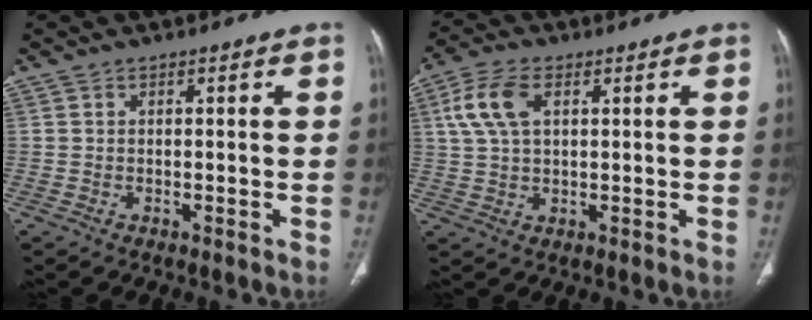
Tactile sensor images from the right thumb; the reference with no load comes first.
{"total": 8.2, "force": [2.6, 4.5, 6.3], "torque": [-0.136, 0.009, 0.052]}